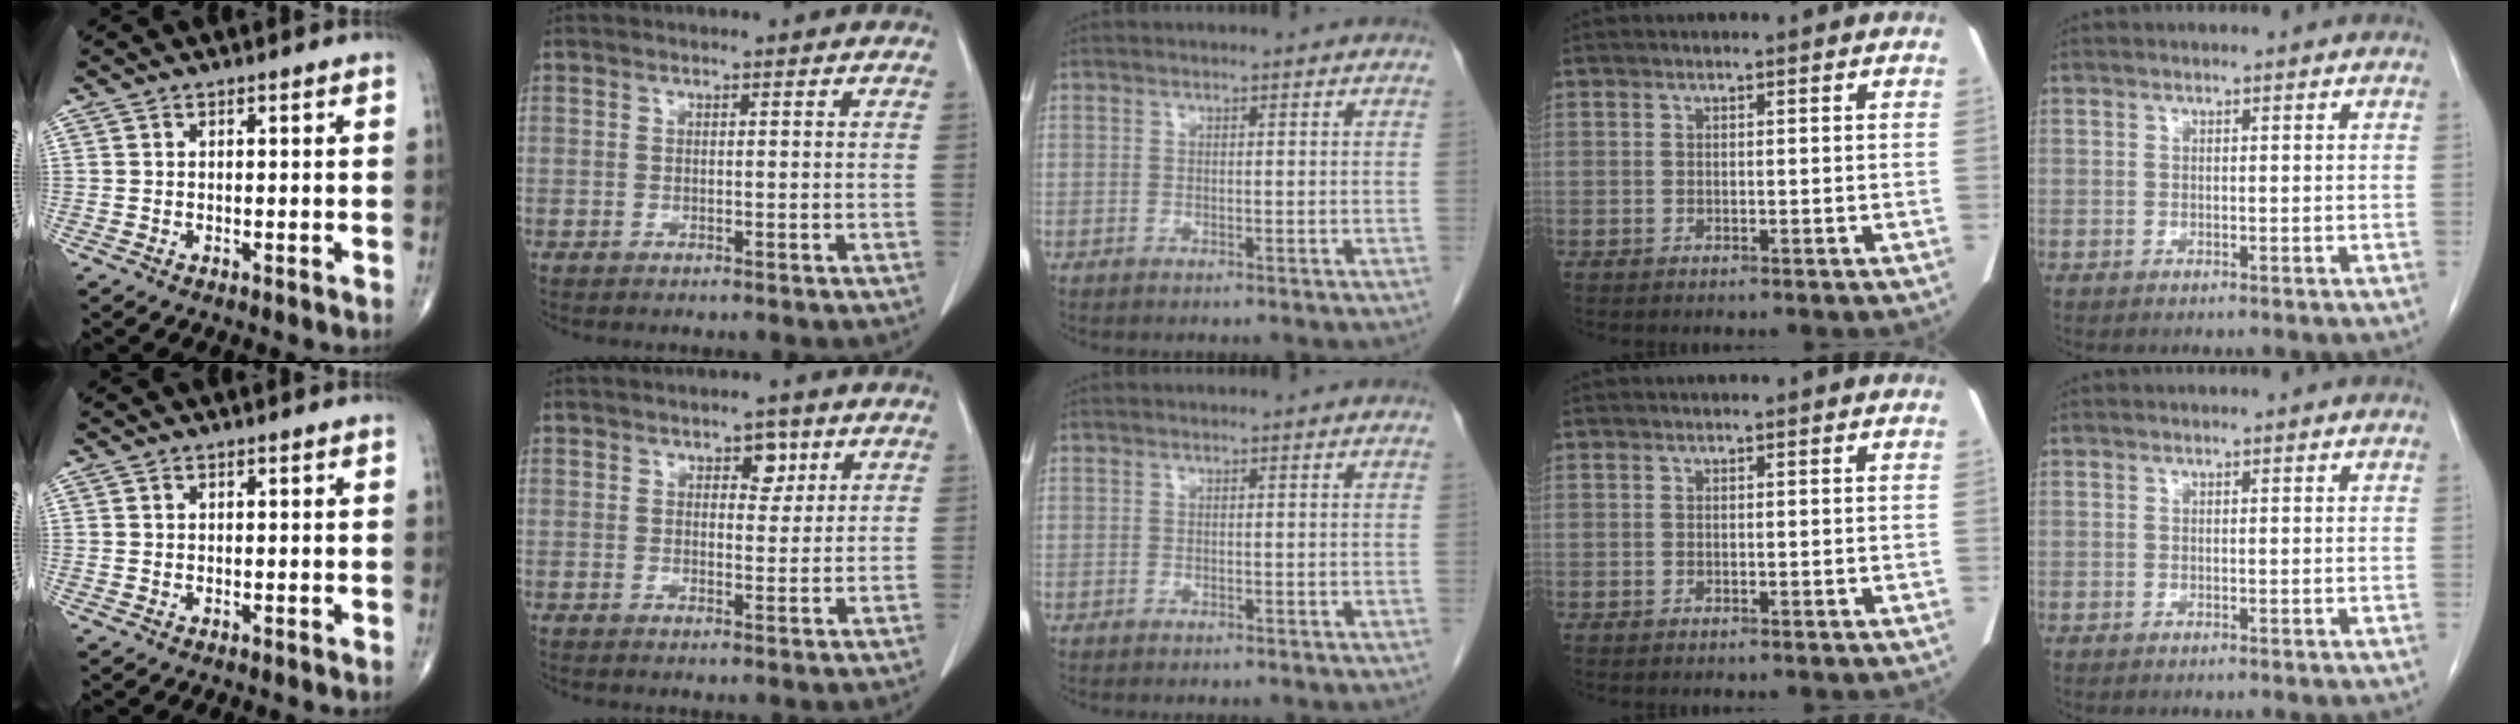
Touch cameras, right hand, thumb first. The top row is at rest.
{"index": {"total": 3.2, "force": [1.6, 1.9, 2.1], "torque": [-0.023, 0.003, 0.022]}}